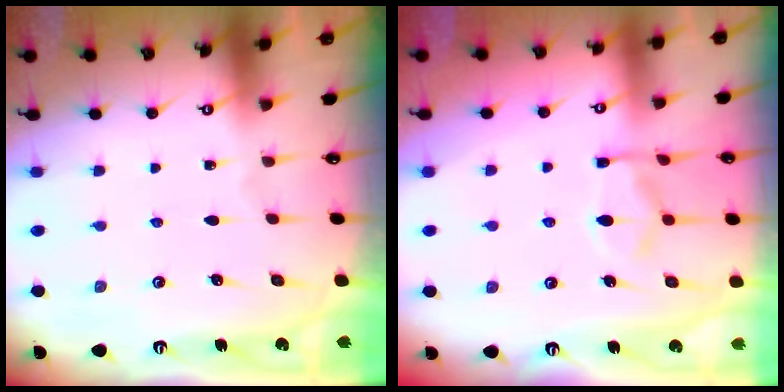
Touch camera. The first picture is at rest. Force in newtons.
{"total": 11.9, "press": 11.9, "slide": 1.2}